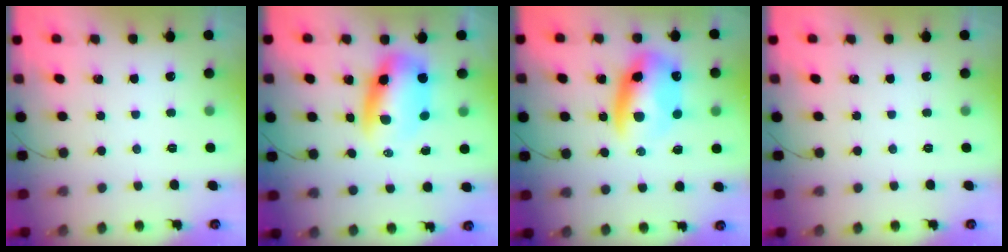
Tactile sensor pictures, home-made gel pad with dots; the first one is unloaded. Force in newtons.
{"total": 7.8, "press": 7.5, "slide": 2.0}
{"total": 11.3, "press": 11.0, "slide": 2.5}
{"total": 0.0}